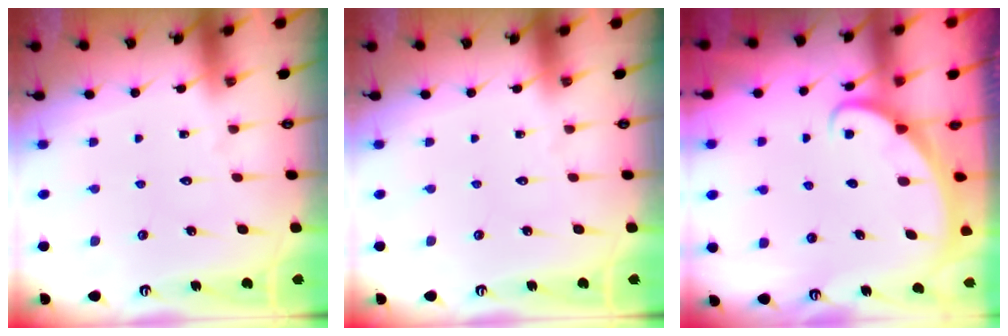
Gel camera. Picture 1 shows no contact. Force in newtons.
{"total": 0.0}
{"total": 2.5, "press": 2.5, "slide": 0.3}